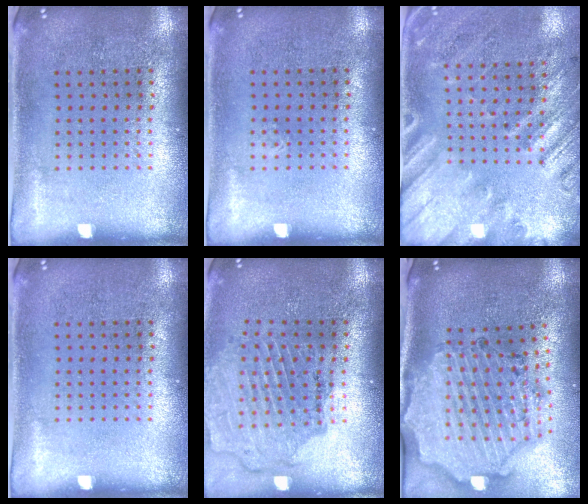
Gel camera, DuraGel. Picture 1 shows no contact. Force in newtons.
{"total": 0.0}
{"total": 2.4, "press": 1.9, "slide": 1.6}
{"total": 0.0}
{"total": 1.7, "press": 1.7, "slide": 0.1}
{"total": 2.7, "press": 2.5, "slide": 1.1}